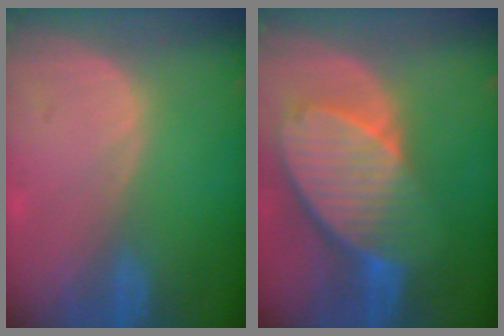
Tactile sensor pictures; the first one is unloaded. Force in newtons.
{"total": 10.2, "press": 8.8, "slide": 5.0}